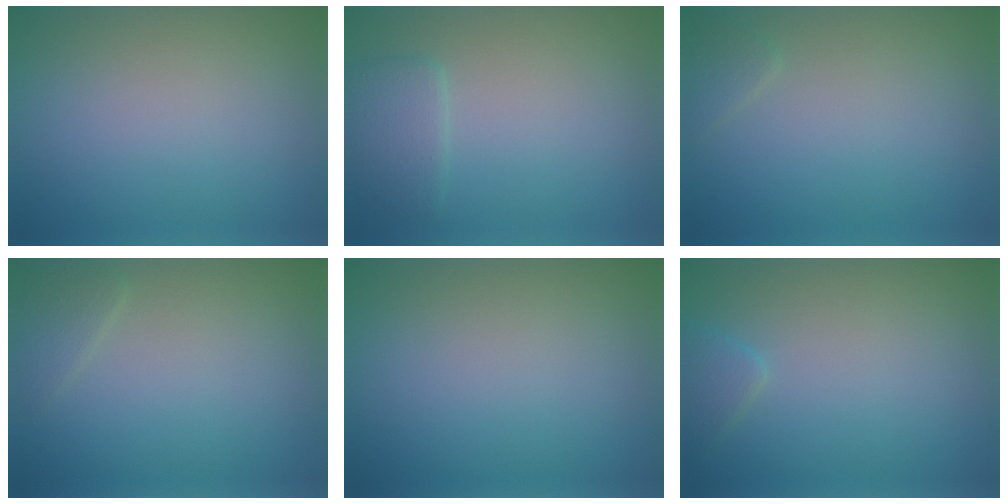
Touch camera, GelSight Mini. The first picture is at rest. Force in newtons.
{"total": 2.0, "press": 2.0, "slide": 0.3}
{"total": 0.9, "press": 0.9, "slide": 0.1}
{"total": 1.3, "press": 1.3, "slide": 0.1}
{"total": 0.0}
{"total": 1.4, "press": 1.4, "slide": 0.1}